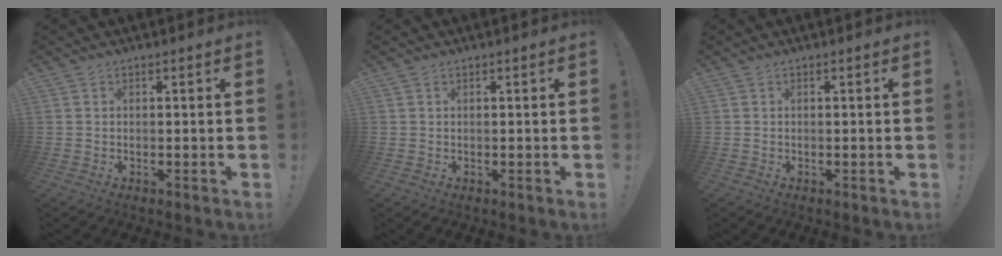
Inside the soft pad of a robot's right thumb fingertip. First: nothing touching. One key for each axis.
{"total": 0.0}
{"total": 0.0}